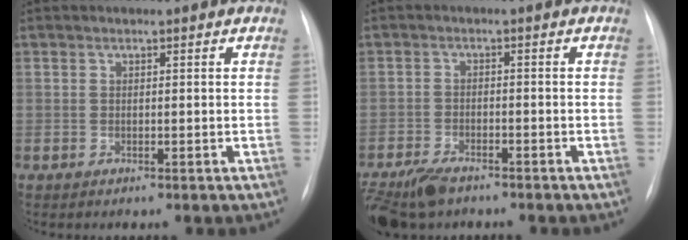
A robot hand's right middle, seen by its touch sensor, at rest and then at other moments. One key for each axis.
{"total": 7.4, "fx": -5.9, "fy": 2.8, "fz": 3.6, "tx": -0.068, "ty": -0.013, "tz": -0.102}